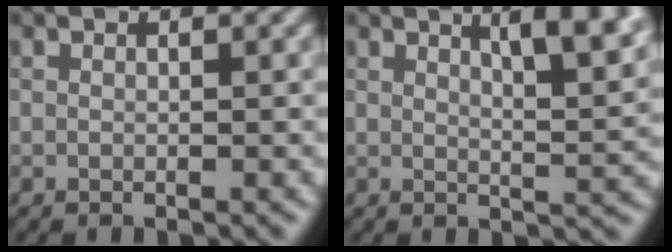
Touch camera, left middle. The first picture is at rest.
{"total": 6.4, "force": [3.3, 1.8, 5.2], "torque": [-0.049, 0.011, 0.044]}